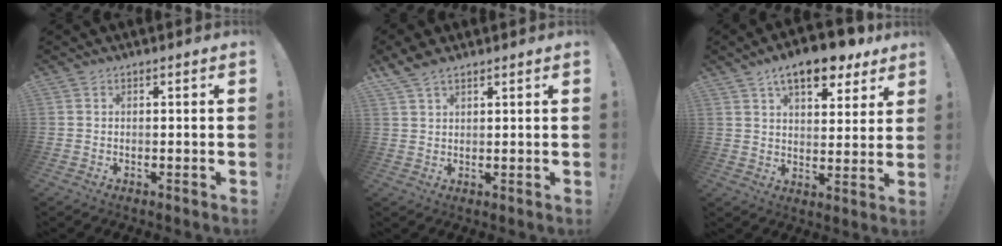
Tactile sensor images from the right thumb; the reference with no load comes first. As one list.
[{"total": 4.6, "force": [3.5, 1.8, 2.4], "torque": [-0.046, -0.010, 0.069]}, {"total": 13.1, "force": [8.8, 5.2, 8.2], "torque": [-0.119, -0.049, 0.149]}]